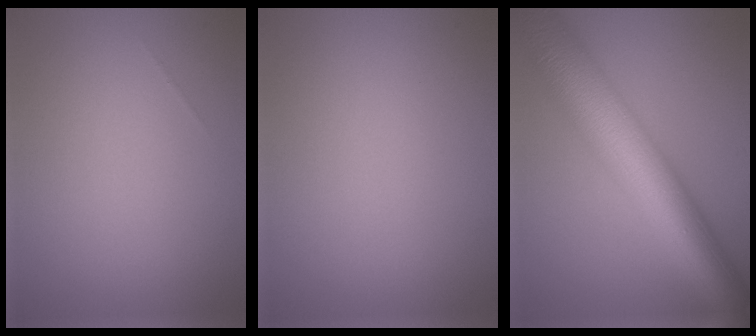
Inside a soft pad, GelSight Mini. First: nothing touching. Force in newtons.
{"total": 0.0}
{"total": 11.6, "press": 11.6, "slide": 0.4}